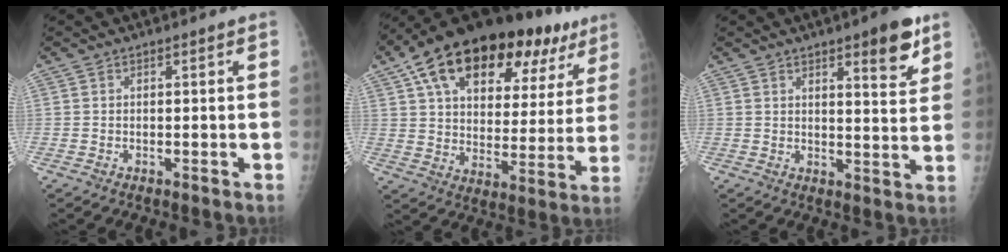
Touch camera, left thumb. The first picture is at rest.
{"total": 29.0, "force": [15.6, 14.7, 19.5], "torque": [-0.269, 0.016, 0.241]}
{"total": 8.6, "force": [5.0, 2.4, 6.5], "torque": [-0.069, -0.028, 0.065]}